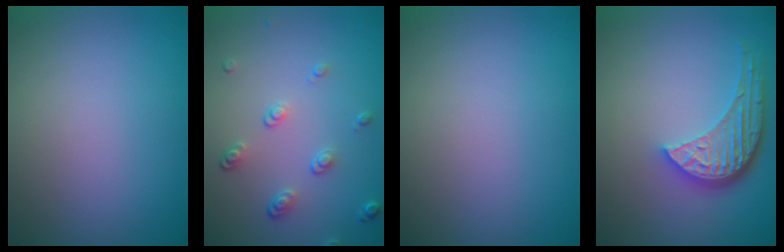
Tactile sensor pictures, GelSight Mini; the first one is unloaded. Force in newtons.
{"total": 2.2, "press": 1.4, "slide": 1.7}
{"total": 0.0}
{"total": 5.3, "press": 3.9, "slide": 3.5}